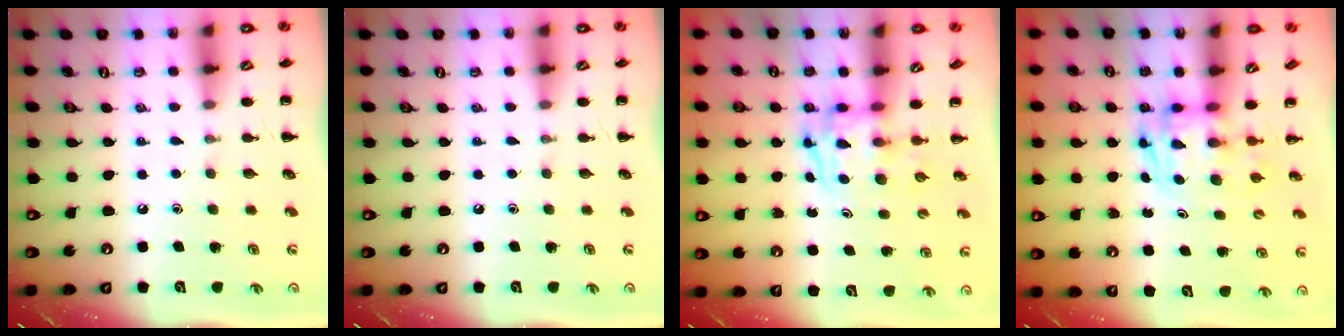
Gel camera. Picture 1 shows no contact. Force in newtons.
{"total": 0.0}
{"total": 3.4, "press": 3.4, "slide": 0.6}
{"total": 2.8, "press": 2.8, "slide": 0.5}